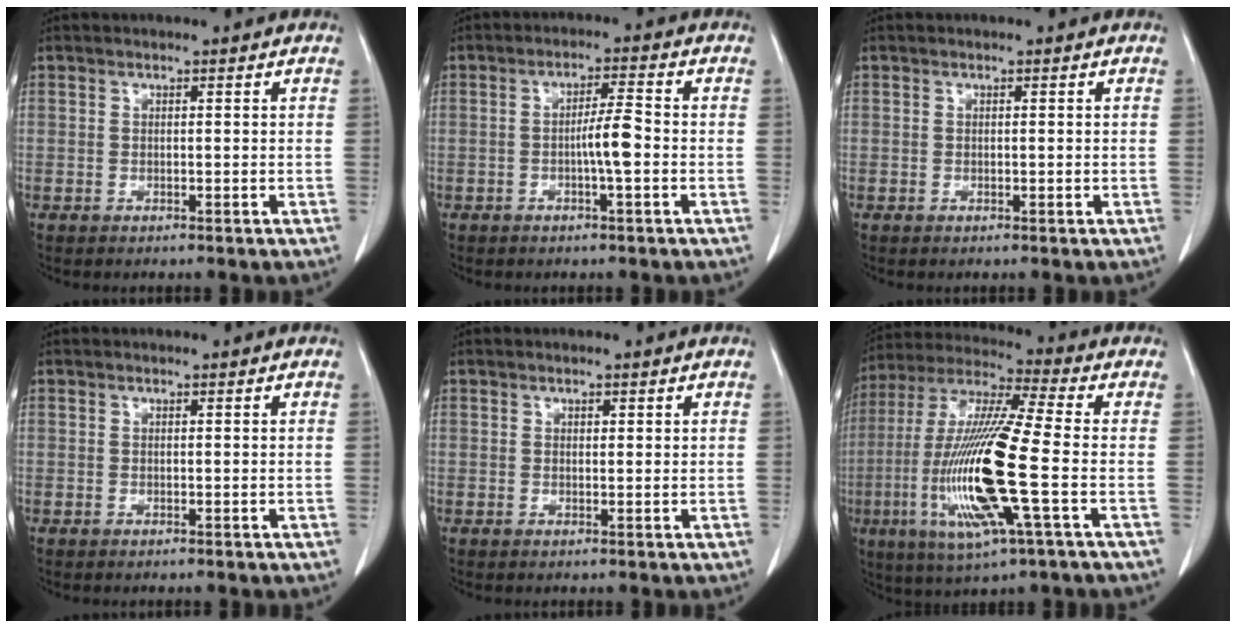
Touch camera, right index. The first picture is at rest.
{"total": 4.4, "force": [-1.0, 0.1, 4.2], "torque": [-0.072, 0.006, -0.018]}
{"total": 0.0}
{"total": 0.0}
{"total": 0.6, "force": [0.4, 0.4, 0.3], "torque": [-0.003, -0.003, 0.006]}
{"total": 18.4, "force": [-4.1, 0.9, 17.9], "torque": [-0.379, -0.015, -0.082]}